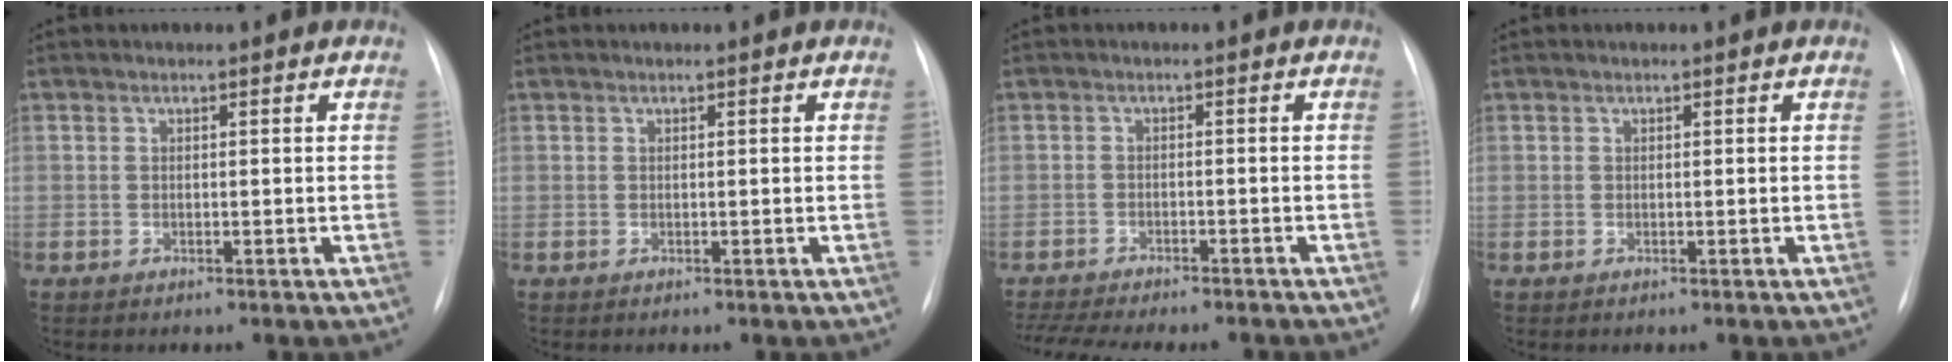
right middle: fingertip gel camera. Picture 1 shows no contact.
{"total": 0.0}
{"total": 14.7, "force": [-13.0, 3.1, 6.2], "torque": [-0.131, -0.012, -0.177]}
{"total": 0.0}